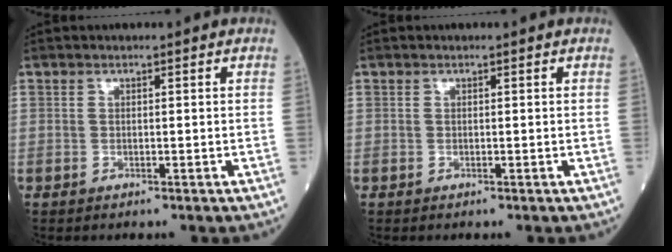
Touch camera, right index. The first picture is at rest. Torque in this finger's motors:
{"motor_torque": [0.00, 0.00, 0.00, 0.01]}